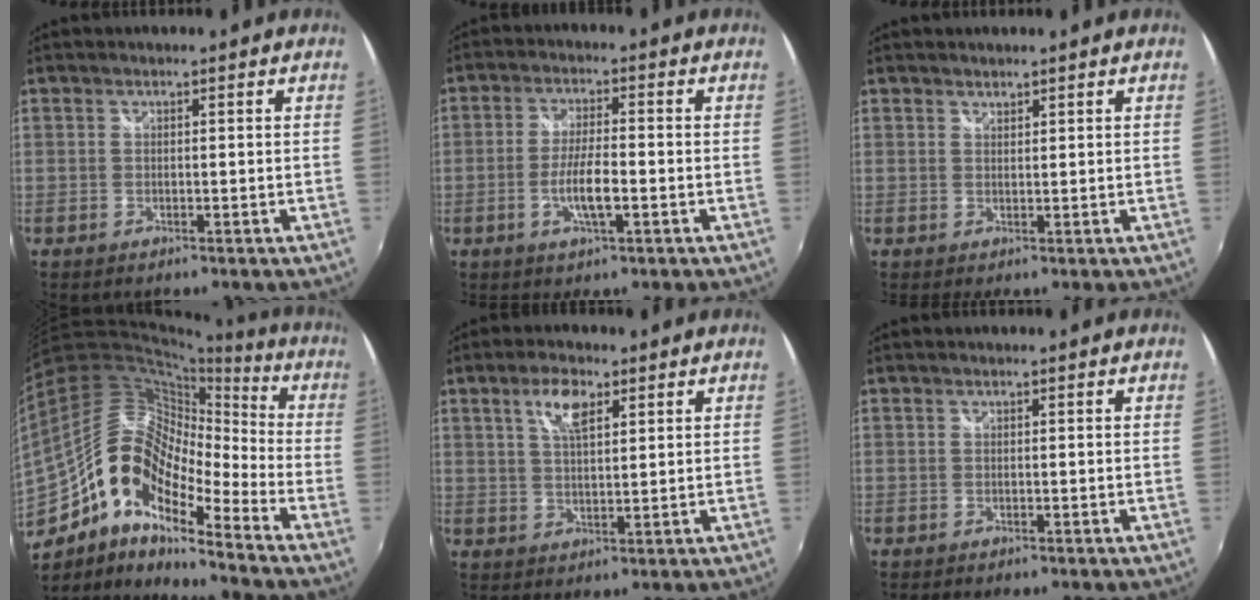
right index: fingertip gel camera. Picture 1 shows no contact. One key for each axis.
{"total": 6.3, "fx": -2.1, "fy": 1.3, "fz": 5.8, "tx": -0.115, "ty": -0.004, "tz": -0.037}
{"total": 1.0, "fx": 0.9, "fy": 0.3, "fz": 0.1, "tx": 0.000, "ty": 0.001, "tz": 0.017}
{"total": 18.1, "fx": -9.1, "fy": 7.7, "fz": 13.7, "tx": -0.236, "ty": -0.005, "tz": -0.188}
{"total": 5.9, "fx": 3.0, "fy": 2.4, "fz": 4.5, "tx": -0.082, "ty": 0.008, "tz": 0.055}
{"total": 0.0}